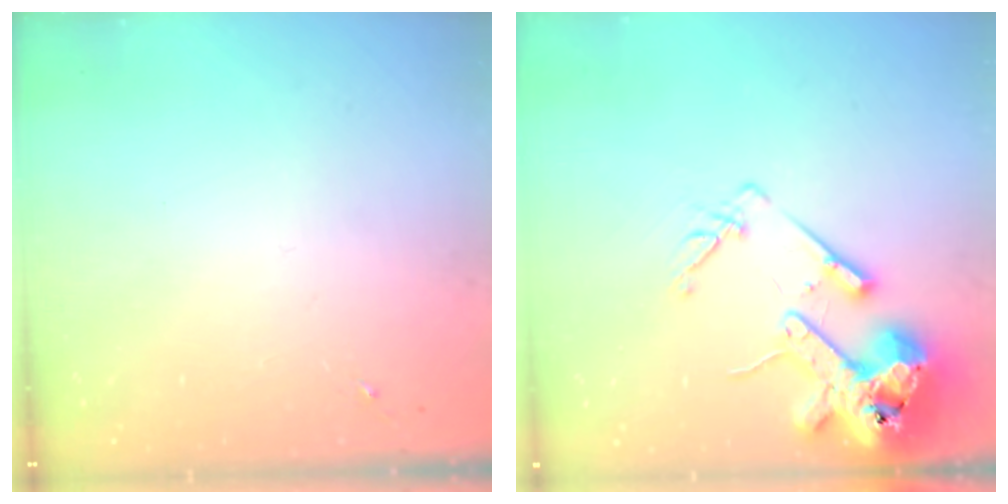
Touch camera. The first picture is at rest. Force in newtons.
{"total": 16.1, "press": 15.9, "slide": 2.4}